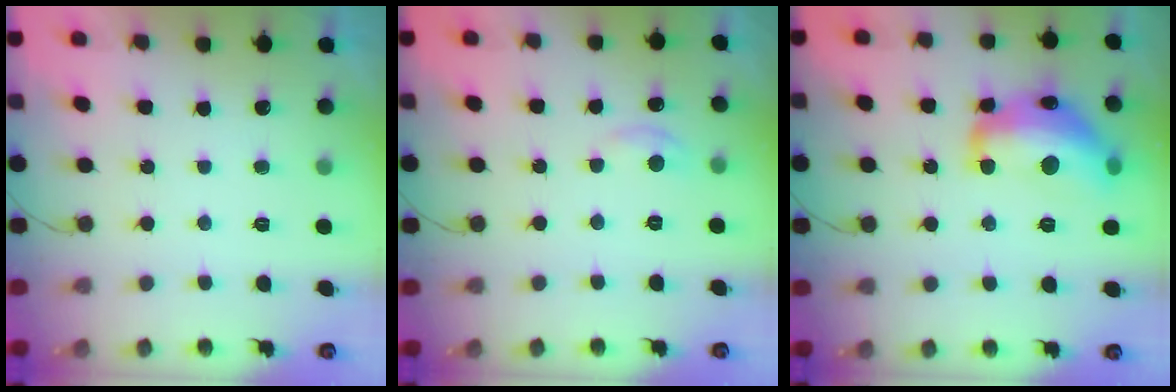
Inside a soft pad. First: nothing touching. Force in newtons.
{"total": 3.6, "press": 3.6, "slide": 0.5}
{"total": 18.6, "press": 18.6, "slide": 1.0}